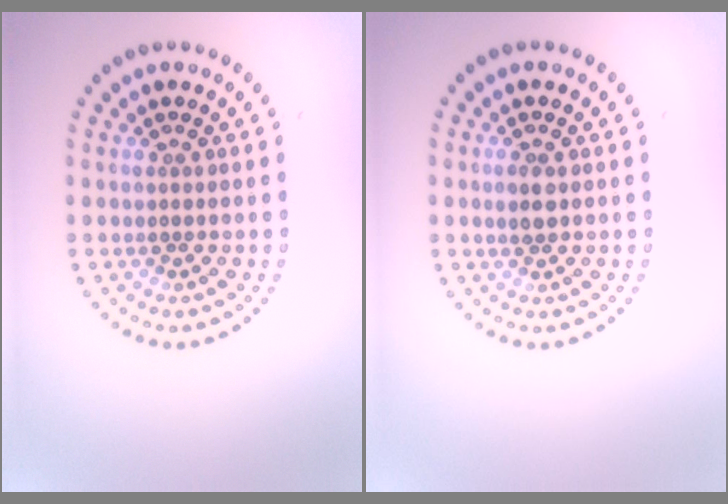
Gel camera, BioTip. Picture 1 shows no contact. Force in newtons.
{"total": 1.4, "press": 1.3, "slide": 0.3}